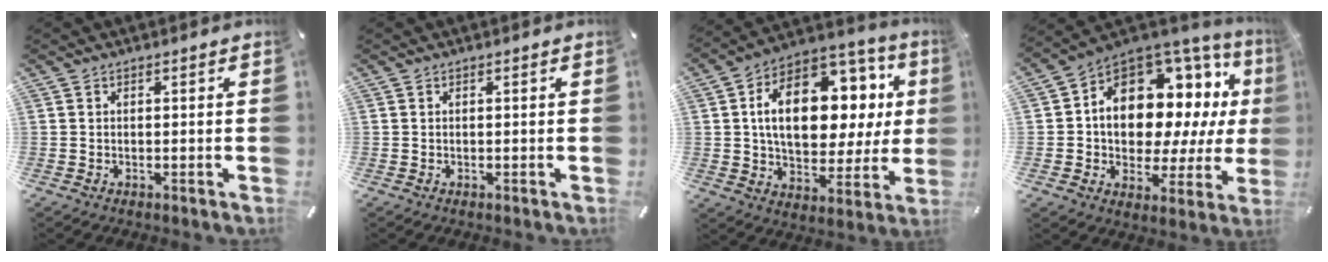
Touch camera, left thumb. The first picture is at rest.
{"total": 0.0}
{"total": 20.2, "force": [4.8, 12.7, 15.0], "torque": [-0.239, -0.012, 0.084]}
{"total": 15.3, "force": [4.1, 10.7, 10.2], "torque": [-0.169, -0.050, 0.067]}